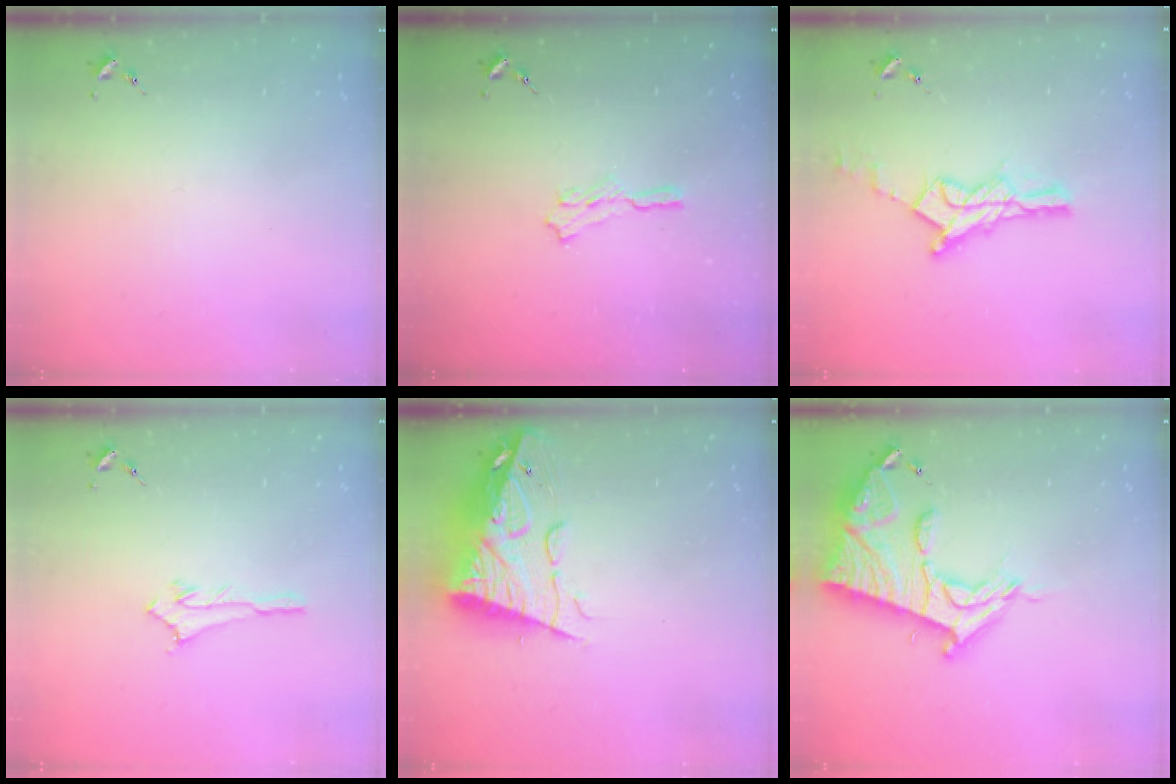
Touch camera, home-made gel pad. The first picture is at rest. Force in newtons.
{"total": 5.5, "press": 5.5, "slide": 0.6}
{"total": 14.2, "press": 14.1, "slide": 1.0}
{"total": 2.9, "press": 2.9, "slide": 0.3}
{"total": 14.9, "press": 14.8, "slide": 1.2}
{"total": 19.3, "press": 19.3, "slide": 1.6}